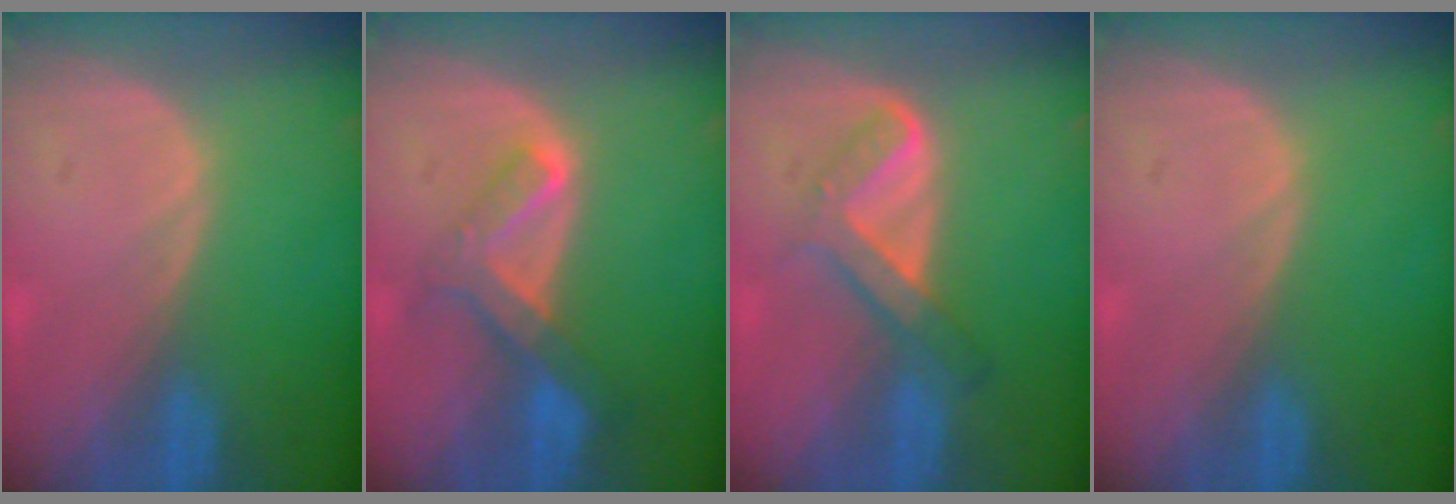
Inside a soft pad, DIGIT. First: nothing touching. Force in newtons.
{"total": 6.7, "press": 5.8, "slide": 3.4}
{"total": 5.2, "press": 5.1, "slide": 1.4}
{"total": 0.0}